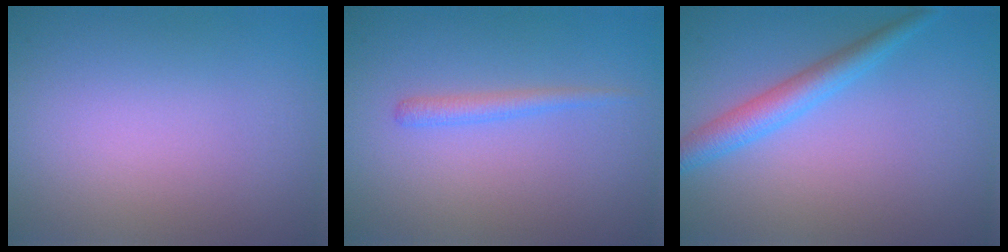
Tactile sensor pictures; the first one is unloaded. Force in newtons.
{"total": 1.3, "press": 1.3, "slide": 0.1}
{"total": 3.0, "press": 3.0, "slide": 0.2}